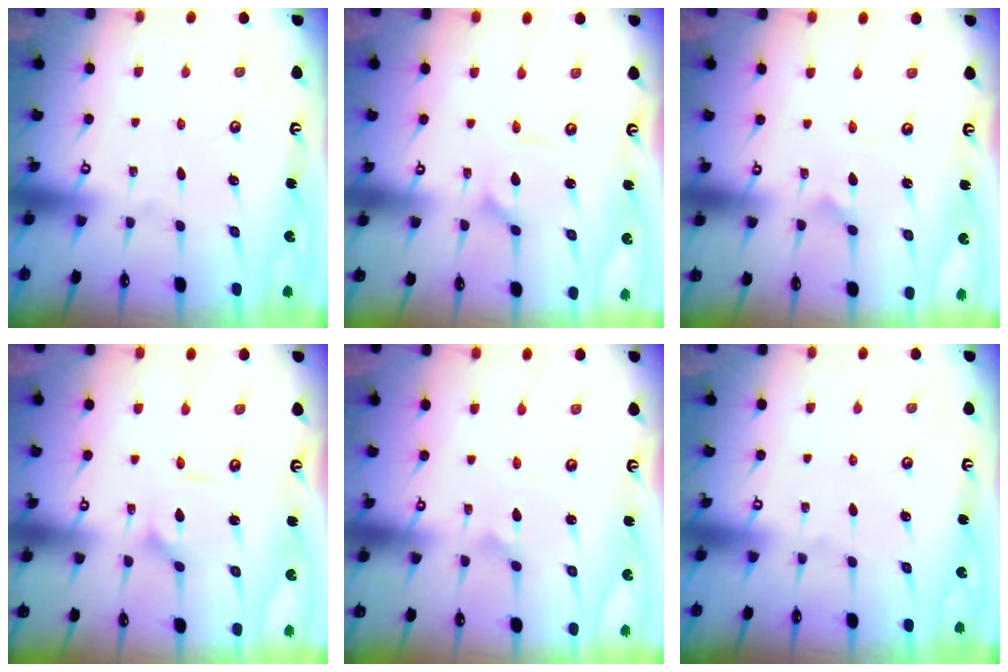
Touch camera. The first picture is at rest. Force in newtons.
{"total": 2.5, "press": 2.5, "slide": 0.3}
{"total": 3.8, "press": 3.8, "slide": 0.2}
{"total": 2.6, "press": 2.6, "slide": 0.3}
{"total": 2.2, "press": 2.2, "slide": 0.1}
{"total": 0.0}